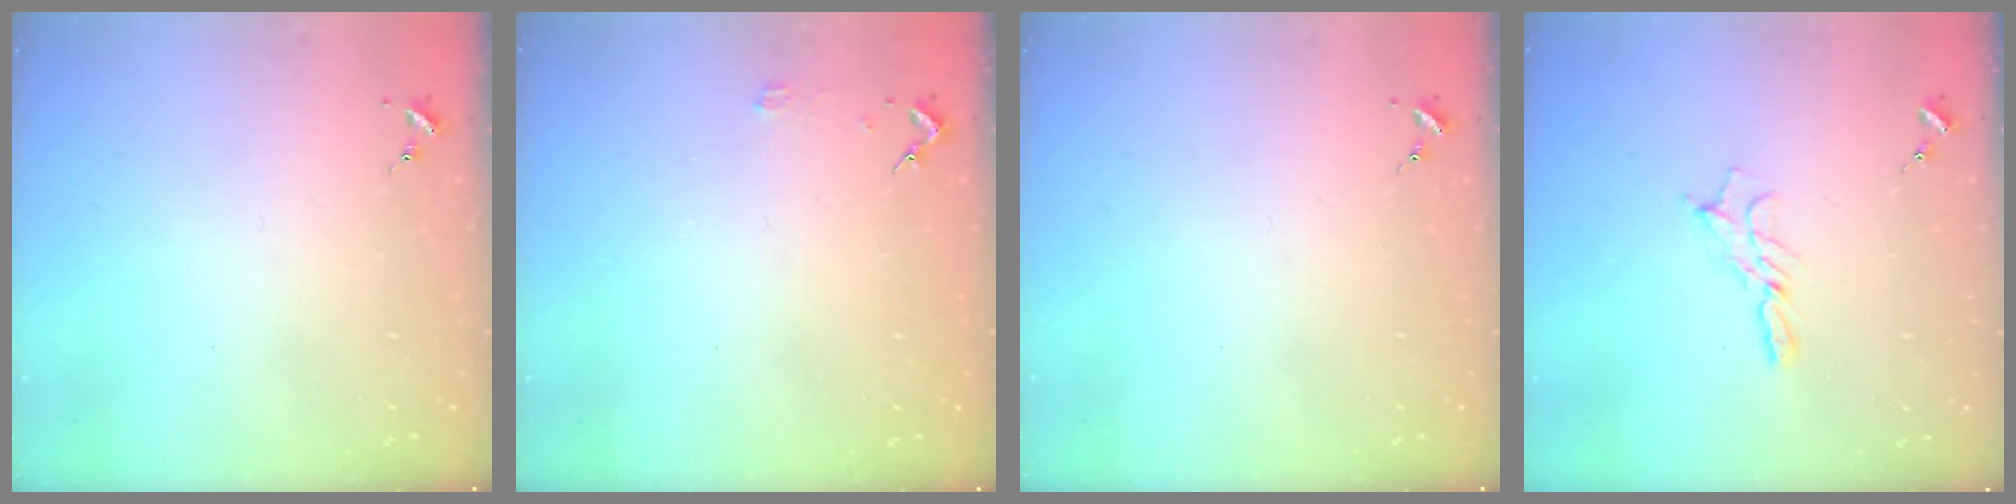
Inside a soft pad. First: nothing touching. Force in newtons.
{"total": 2.0, "press": 2.0, "slide": 0.2}
{"total": 0.0}
{"total": 7.2, "press": 7.2, "slide": 0.4}